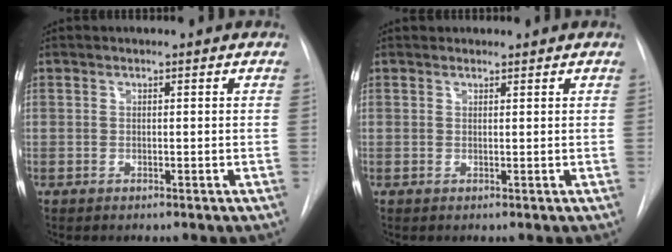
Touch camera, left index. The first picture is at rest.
{"total": 0.9, "force": [0.8, 0.3, -0.1], "torque": [-0.002, 0.007, 0.015]}